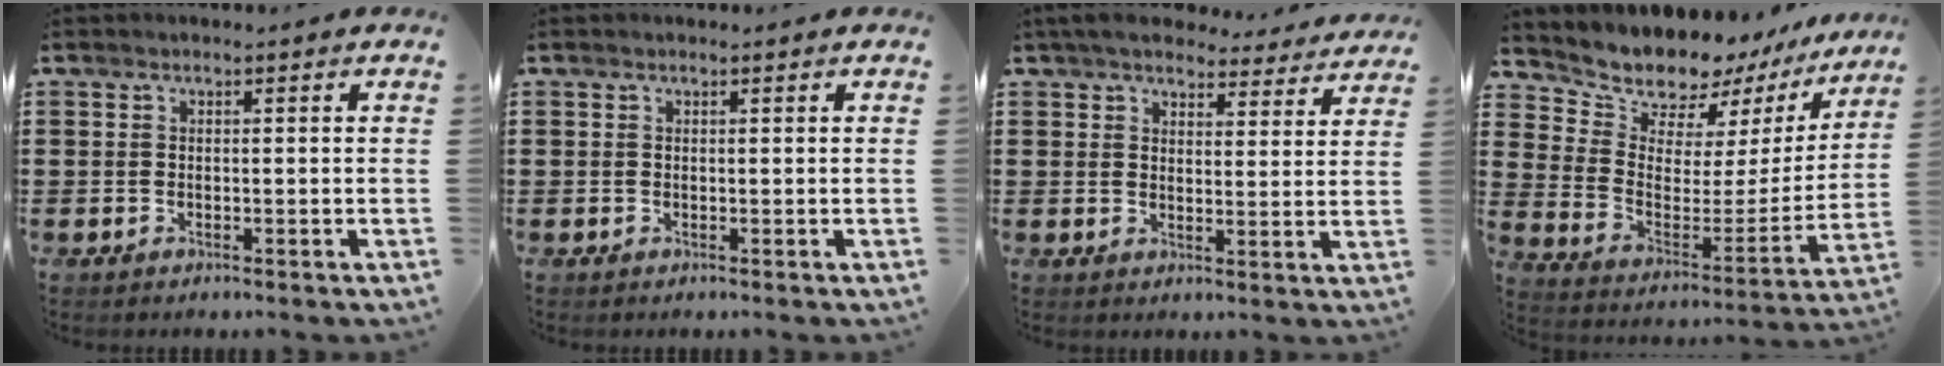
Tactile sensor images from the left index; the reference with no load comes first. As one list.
[{"total": 0.0}, {"total": 5.5, "force": [5.2, 1.2, 1.3], "torque": [-0.046, -0.019, 0.095]}, {"total": 9.3, "force": [8.9, 2.4, 1.0], "torque": [-0.062, -0.083, 0.156]}]